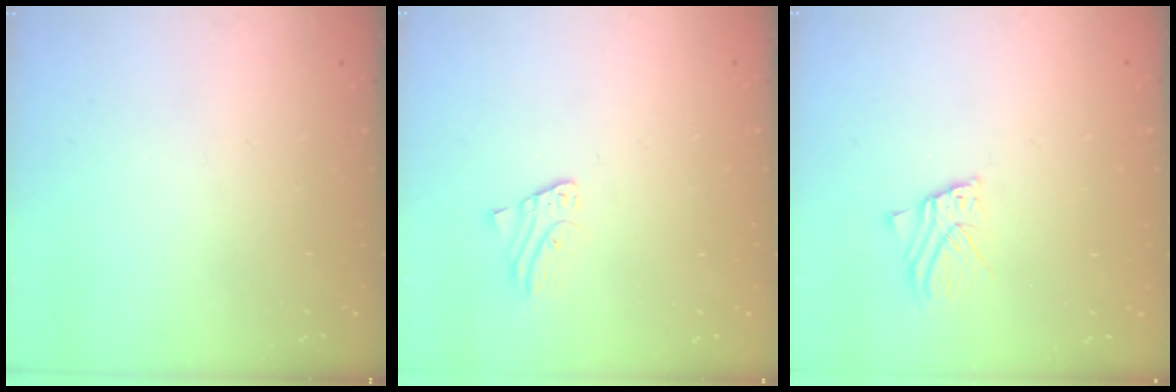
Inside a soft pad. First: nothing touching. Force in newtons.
{"total": 1.9, "press": 1.9, "slide": 0.1}
{"total": 3.6, "press": 3.6, "slide": 0.2}